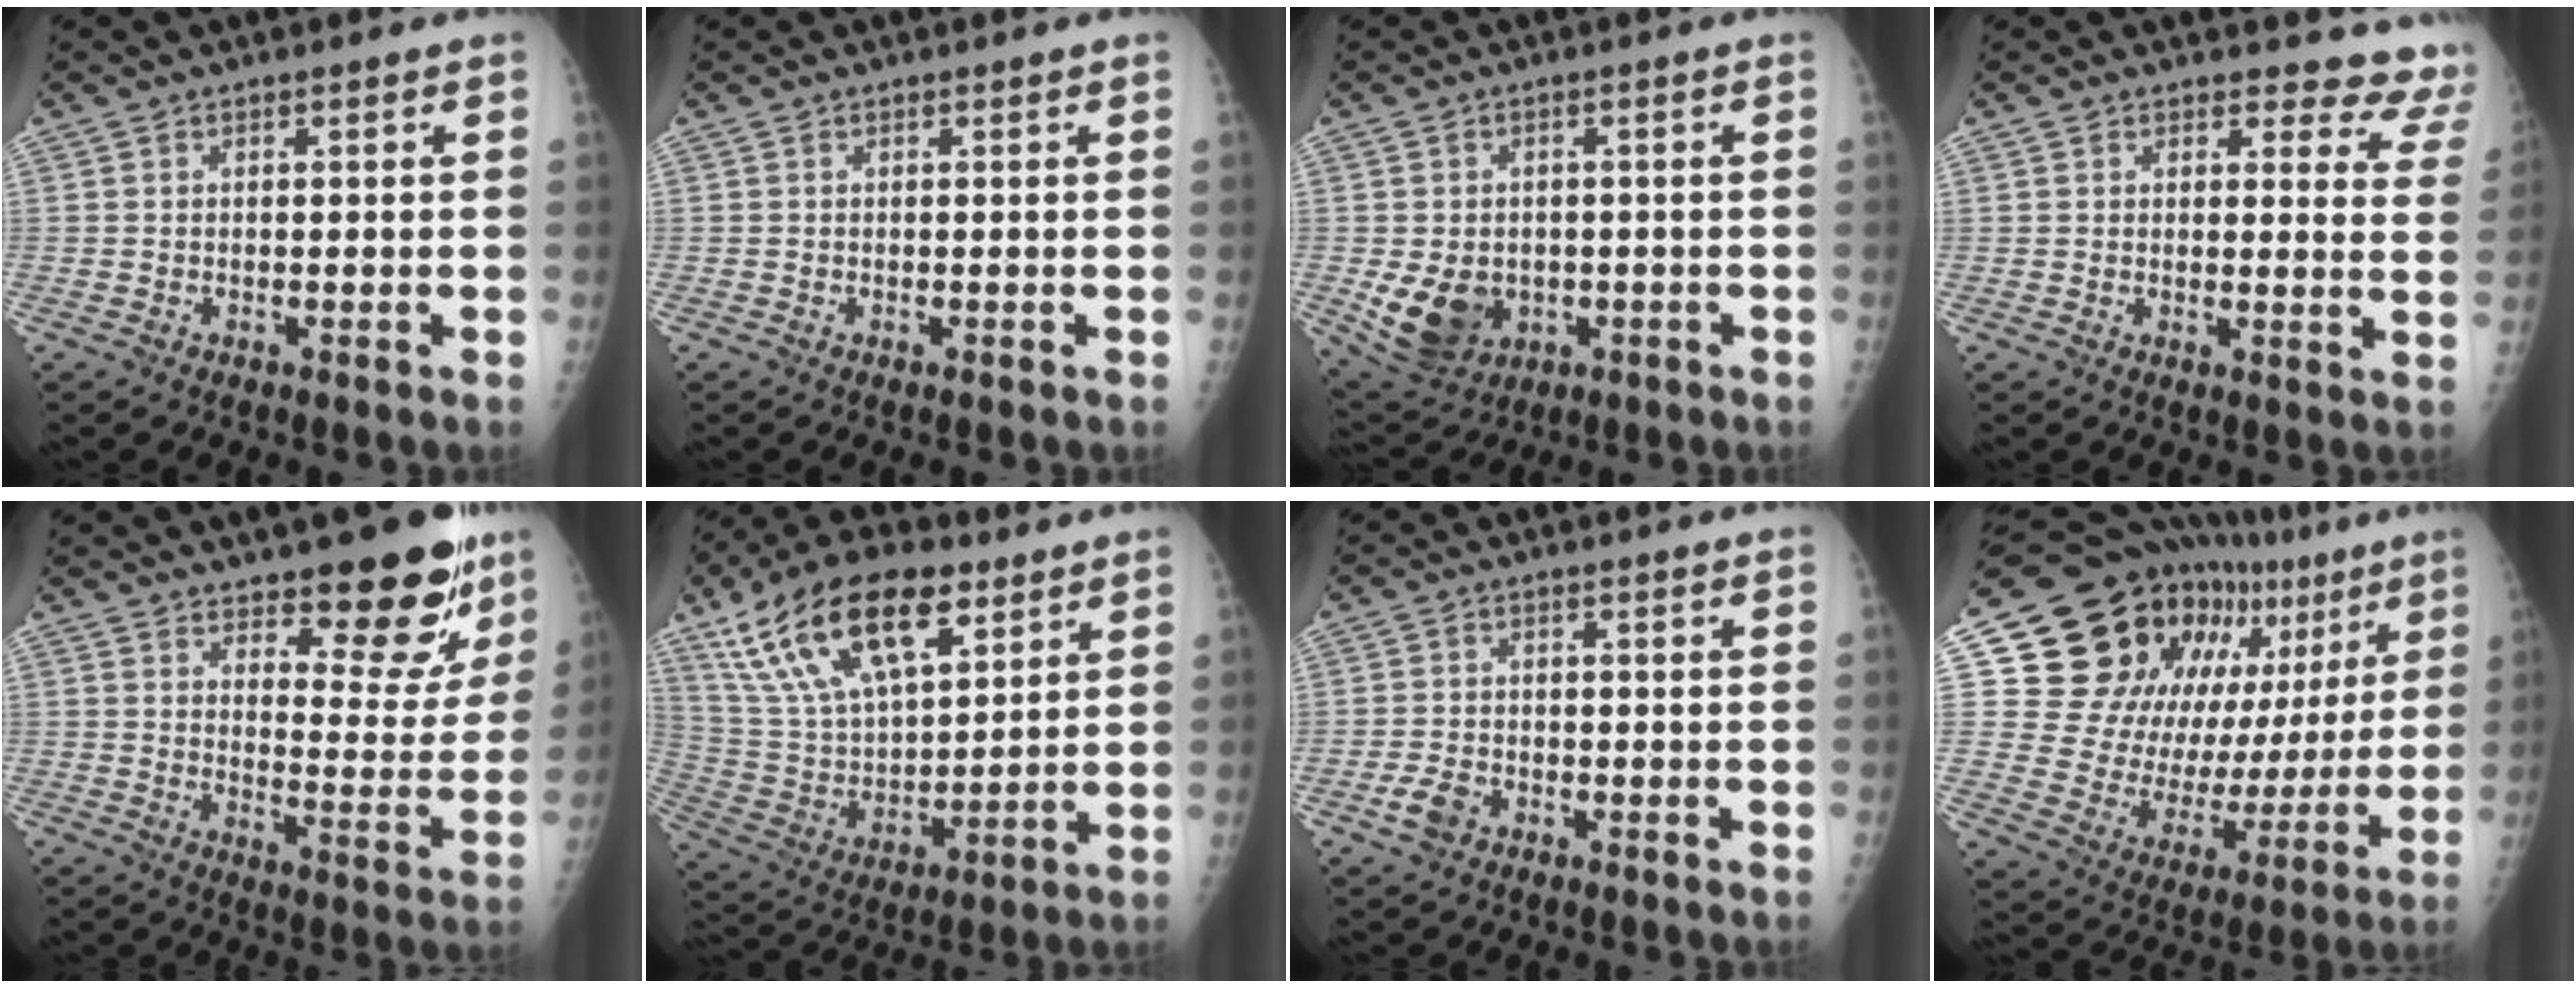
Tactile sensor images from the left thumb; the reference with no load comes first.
{"total": 0.0}
{"total": 9.3, "force": [-2.0, 7.5, 5.2], "torque": [-0.076, 0.002, -0.011]}
{"total": 10.2, "force": [9.5, 3.4, -0.7], "torque": [0.068, -0.082, 0.066]}
{"total": 16.4, "force": [11.6, 6.0, 9.9], "torque": [-0.074, -0.089, 0.160]}
{"total": 23.7, "force": [13.0, 11.1, 16.5], "torque": [-0.289, -0.023, 0.243]}
{"total": 3.5, "force": [-2.0, 2.2, 1.7], "torque": [-0.032, 0.009, -0.034]}
{"total": 28.5, "force": [14.5, 15.9, 18.6], "torque": [-0.242, -0.002, 0.240]}